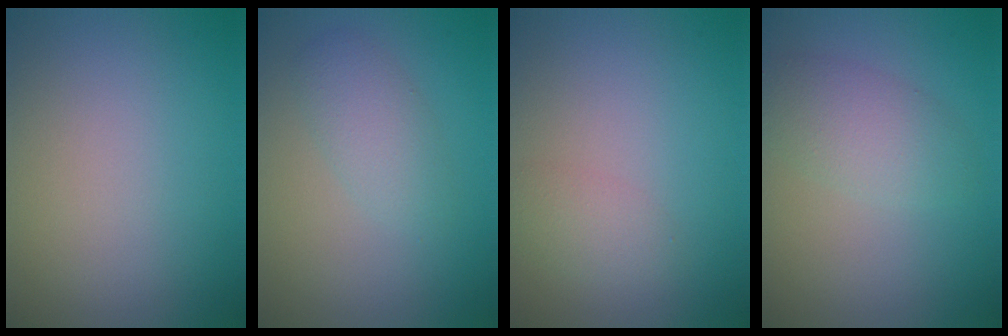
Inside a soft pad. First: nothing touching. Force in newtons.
{"total": 2.5, "press": 2.5, "slide": 0.1}
{"total": 1.7, "press": 1.7, "slide": 0.0}
{"total": 3.1, "press": 3.1, "slide": 0.2}